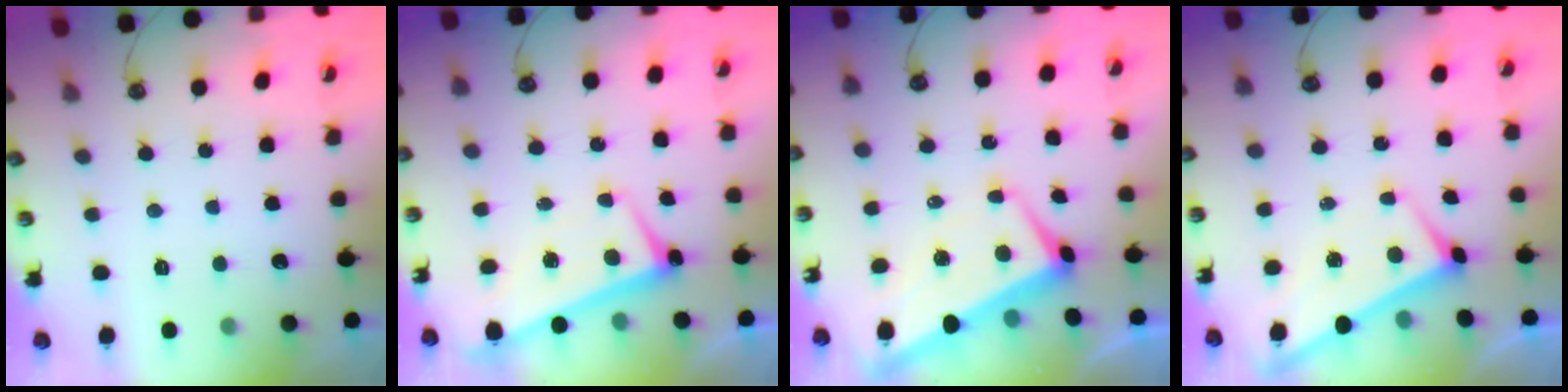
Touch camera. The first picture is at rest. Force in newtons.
{"total": 1.3, "press": 1.0, "slide": 0.8}
{"total": 1.2, "press": 0.3, "slide": 1.1}
{"total": 1.7, "press": 1.7, "slide": 0.1}